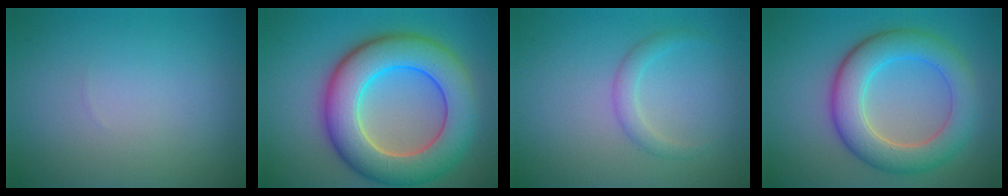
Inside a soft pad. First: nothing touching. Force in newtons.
{"total": 10.4, "press": 10.4, "slide": 0.3}
{"total": 1.6, "press": 1.6, "slide": 0.0}
{"total": 6.6, "press": 6.6, "slide": 0.3}